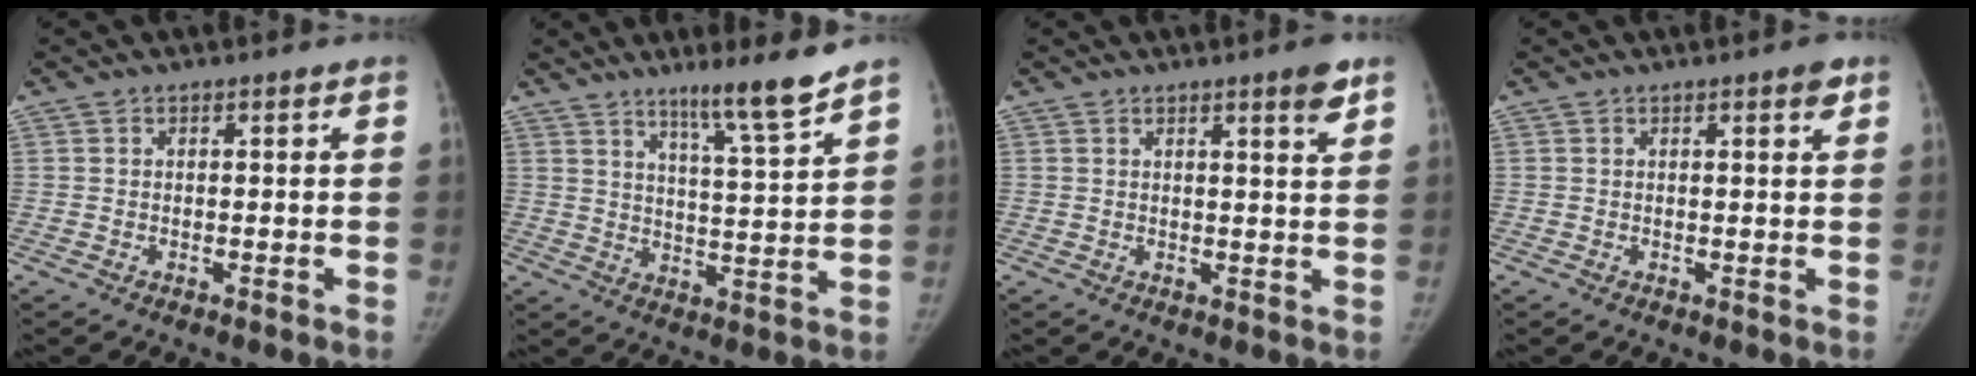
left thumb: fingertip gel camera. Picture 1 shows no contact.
{"total": 9.1, "force": [7.0, -0.3, 5.9], "torque": [-0.093, -0.057, 0.117]}
{"total": 3.8, "force": [2.5, 0.2, 2.9], "torque": [-0.037, -0.018, 0.035]}
{"total": 1.9, "force": [1.2, 0.3, 1.5], "torque": [-0.020, -0.005, 0.014]}